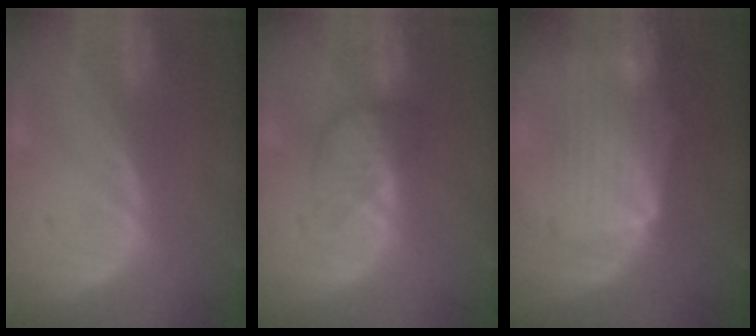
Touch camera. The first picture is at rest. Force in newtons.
{"total": 3.9, "press": 3.6, "slide": 1.4}
{"total": 7.9, "press": 7.9, "slide": 0.9}